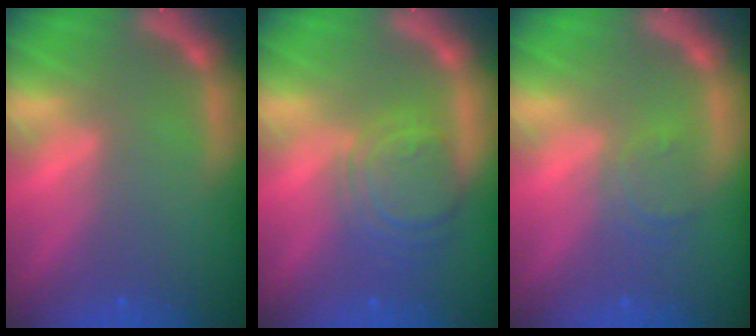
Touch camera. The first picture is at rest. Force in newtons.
{"total": 6.0}
{"total": 2.4}